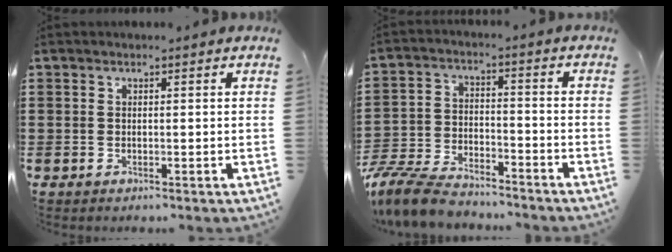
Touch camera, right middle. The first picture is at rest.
{"total": 8.5, "force": [-7.9, 1.7, 2.4], "torque": [-0.066, 0.011, -0.160]}